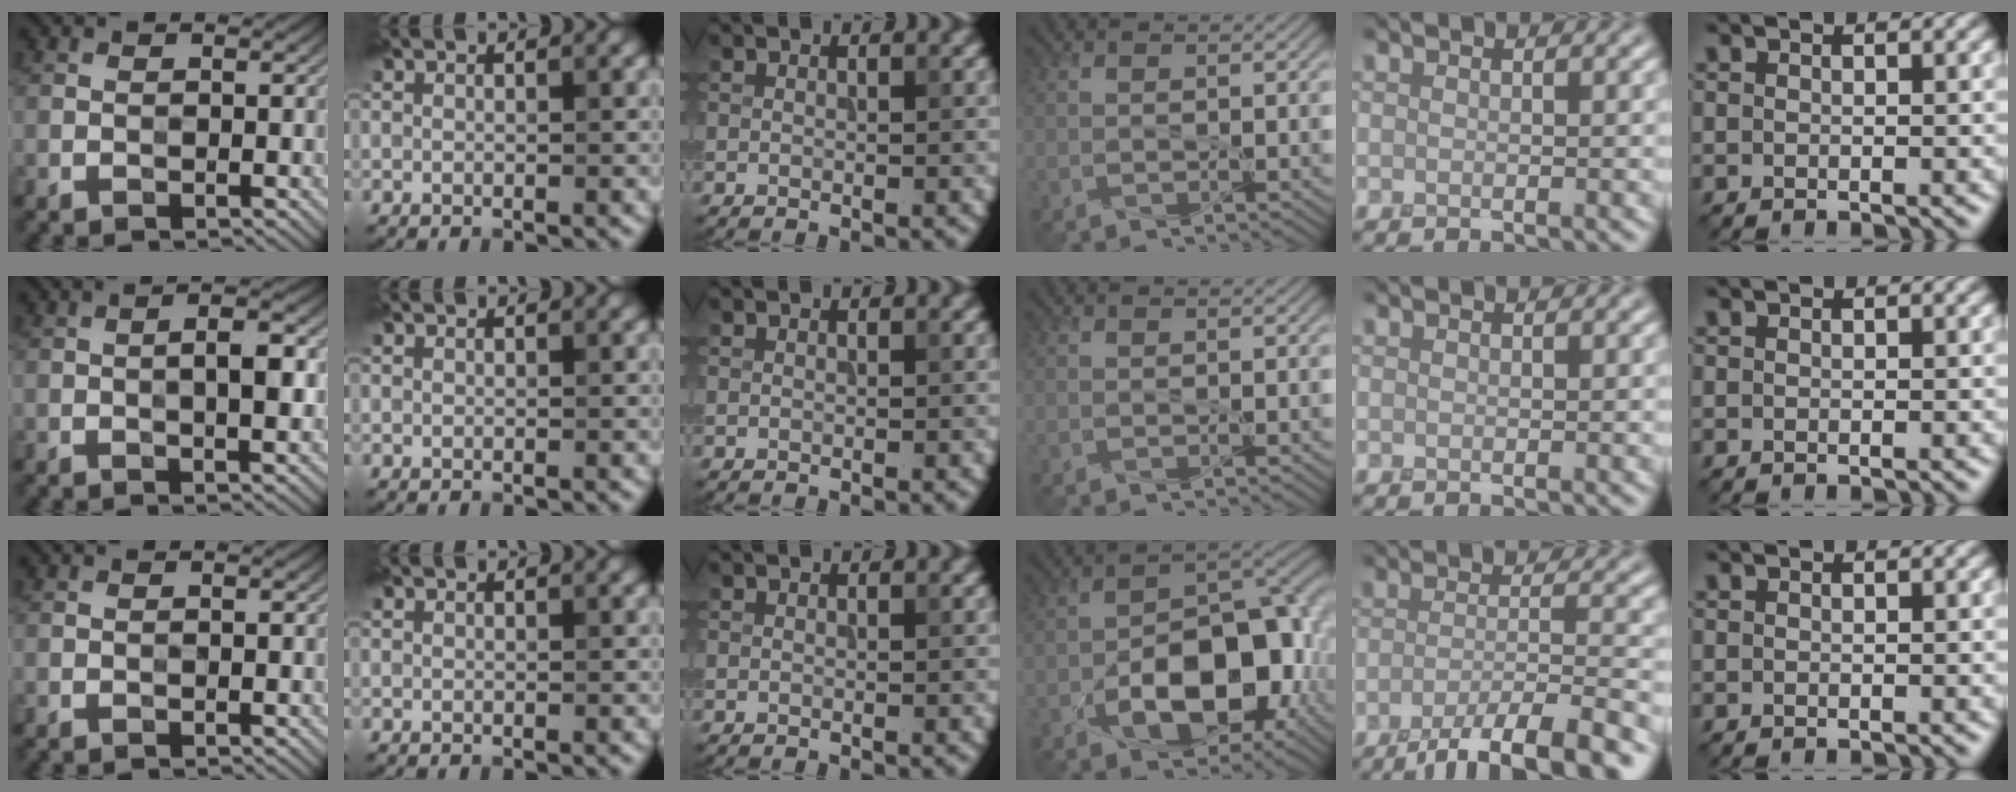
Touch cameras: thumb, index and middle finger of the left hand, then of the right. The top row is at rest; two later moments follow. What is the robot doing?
{"motion": "peel", "object": "bandage"}